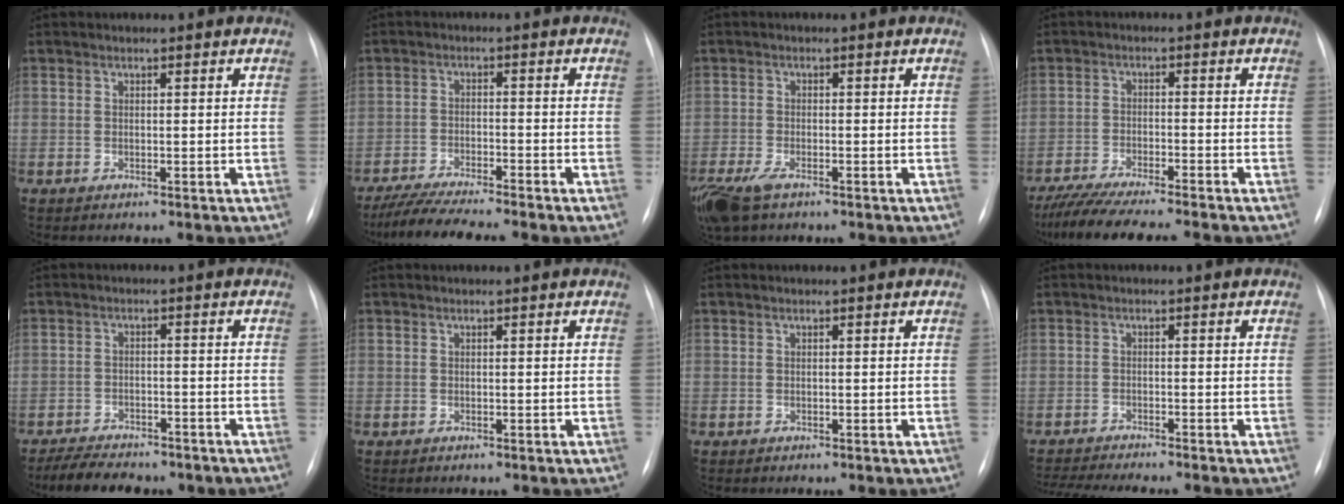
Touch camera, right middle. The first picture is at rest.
{"total": 8.2, "force": [-7.1, -0.7, 4.2], "torque": [-0.070, -0.026, -0.121]}
{"total": 6.7, "force": [-4.4, 2.6, 4.4], "torque": [-0.093, -0.016, -0.080]}
{"total": 11.1, "force": [-9.6, -0.2, 5.5], "torque": [-0.082, -0.027, -0.154]}
{"total": 9.9, "force": [-8.2, 3.4, 4.3], "torque": [-0.071, 0.000, -0.113]}
{"total": 0.0}
{"total": 0.0}
{"total": 10.4, "force": [-9.2, -0.1, 4.8], "torque": [-0.062, -0.010, -0.139]}